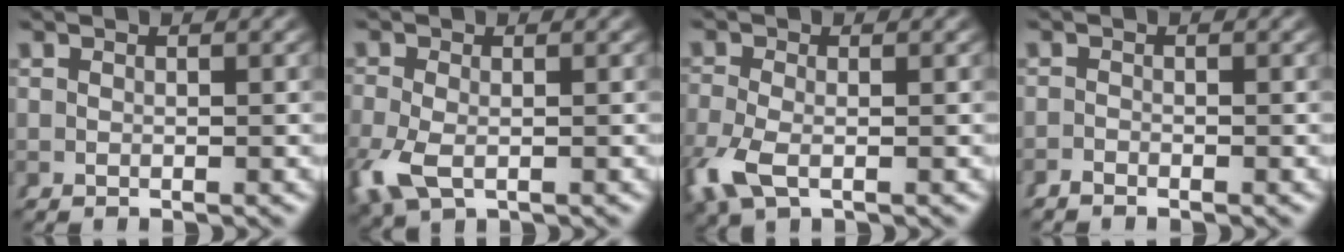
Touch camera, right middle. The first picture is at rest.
{"total": 3.0, "force": [-1.2, 1.7, 2.3], "torque": [-0.065, -0.017, -0.010]}
{"total": 2.9, "force": [-1.3, 1.2, 2.3], "torque": [-0.059, -0.010, -0.017]}
{"total": 1.2, "force": [-1.1, -0.5, -0.2], "torque": [0.015, -0.002, -0.021]}